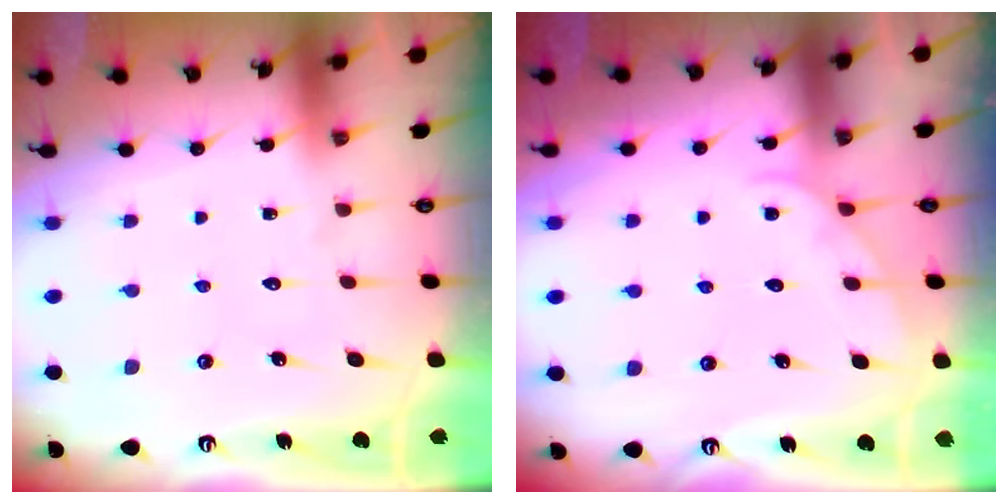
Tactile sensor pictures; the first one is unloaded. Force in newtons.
{"total": 3.4, "press": 3.3, "slide": 0.4}